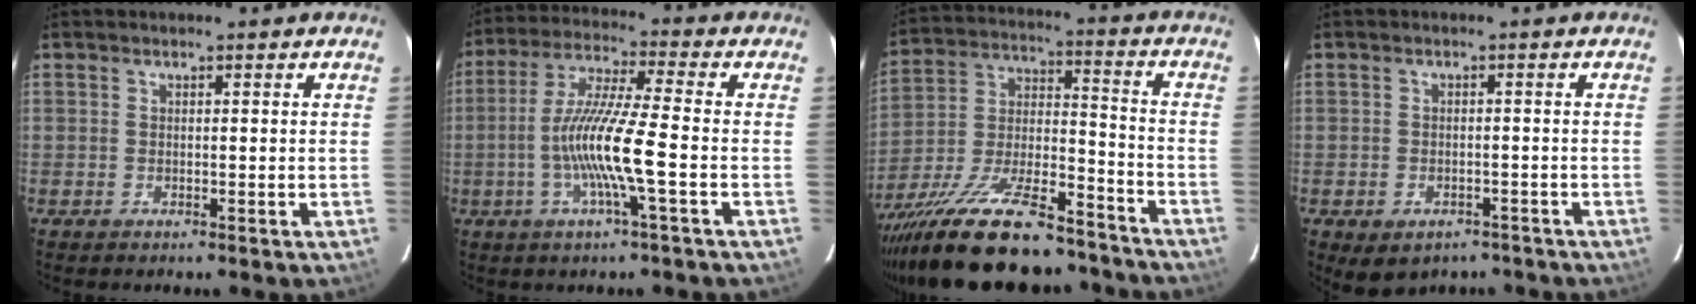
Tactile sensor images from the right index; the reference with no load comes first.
{"total": 12.1, "force": [-3.1, -0.3, 11.7], "torque": [-0.231, -0.002, -0.059]}
{"total": 22.6, "force": [-18.4, 6.5, 11.3], "torque": [-0.216, -0.036, -0.280]}
{"total": 7.6, "force": [-4.9, 4.7, 3.4], "torque": [-0.068, -0.009, -0.054]}